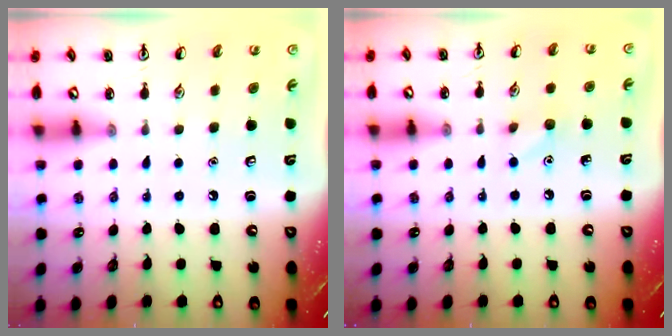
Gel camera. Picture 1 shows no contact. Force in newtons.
{"total": 5.6, "press": 5.4, "slide": 1.6}